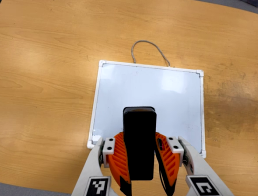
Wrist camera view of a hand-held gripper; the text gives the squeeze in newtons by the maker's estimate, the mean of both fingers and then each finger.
{"total": 6.8, "left": 5.7, "right": 7.9}